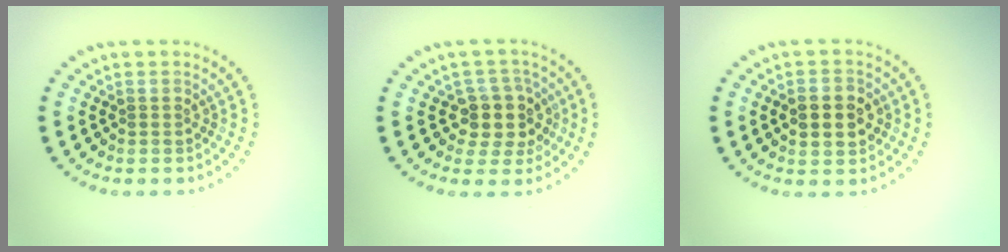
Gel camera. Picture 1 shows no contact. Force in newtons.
{"total": 3.3, "press": 2.9, "slide": 1.6}
{"total": 4.1, "press": 4.1, "slide": 0.1}